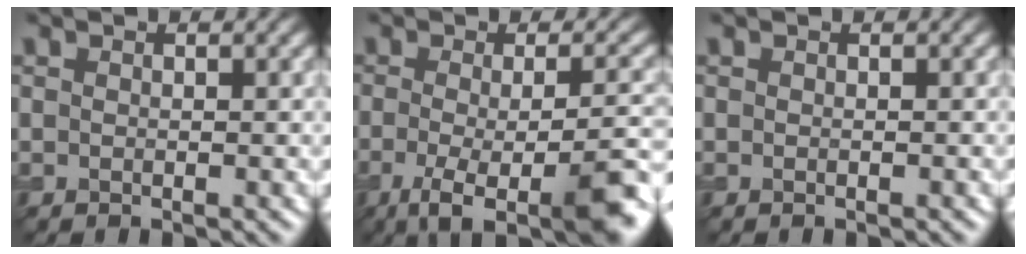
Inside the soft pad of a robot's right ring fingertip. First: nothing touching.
{"total": 9.8, "force": [-4.2, 2.8, 8.4], "torque": [-0.122, -0.013, -0.068]}
{"total": 0.0}